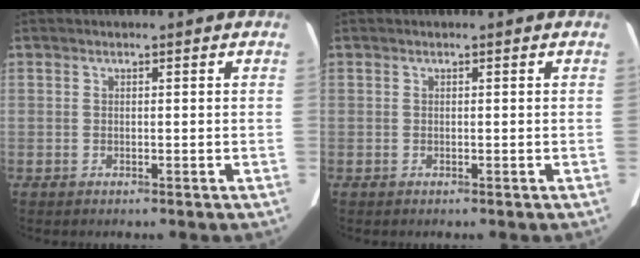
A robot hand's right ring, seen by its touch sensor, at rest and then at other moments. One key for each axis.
{"total": 0.0}